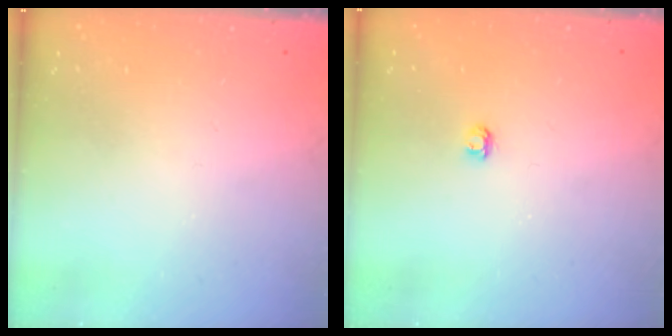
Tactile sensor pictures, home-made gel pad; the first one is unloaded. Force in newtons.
{"total": 2.9, "press": 2.9, "slide": 0.3}